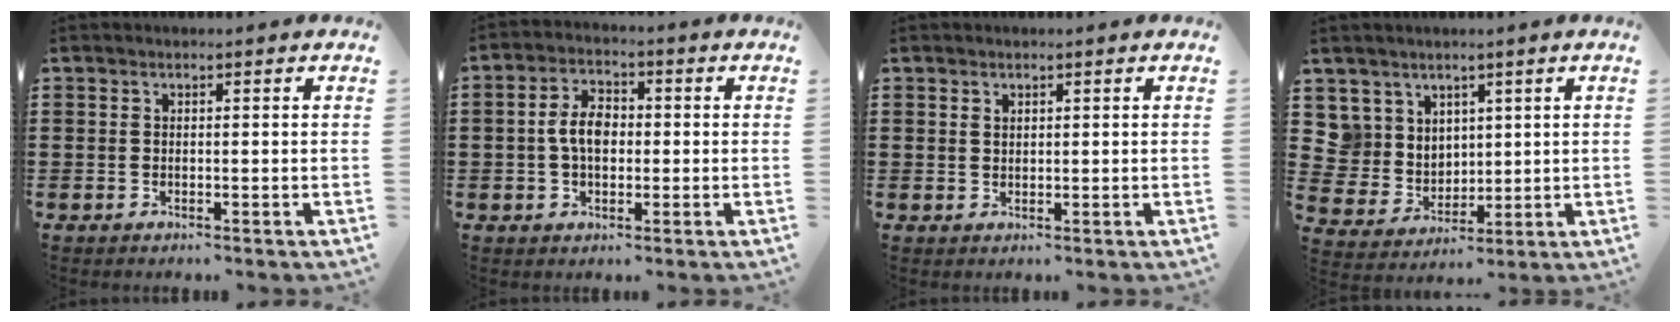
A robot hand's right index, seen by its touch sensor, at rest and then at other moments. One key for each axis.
{"total": 5.6, "fx": -0.1, "fy": 3.3, "fz": 4.5, "tx": -0.097, "ty": 0.010, "tz": -0.006}
{"total": 1.0, "fx": 0.7, "fy": 0.6, "fz": 0.3, "tx": -0.007, "ty": 0.002, "tz": 0.014}
{"total": 6.2, "fx": 3.2, "fy": 5.4, "fz": 0.0, "tx": -0.034, "ty": -0.006, "tz": 0.062}